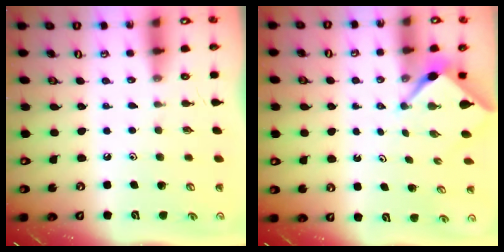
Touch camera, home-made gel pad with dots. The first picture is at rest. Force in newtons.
{"total": 2.2, "press": 2.2, "slide": 0.3}